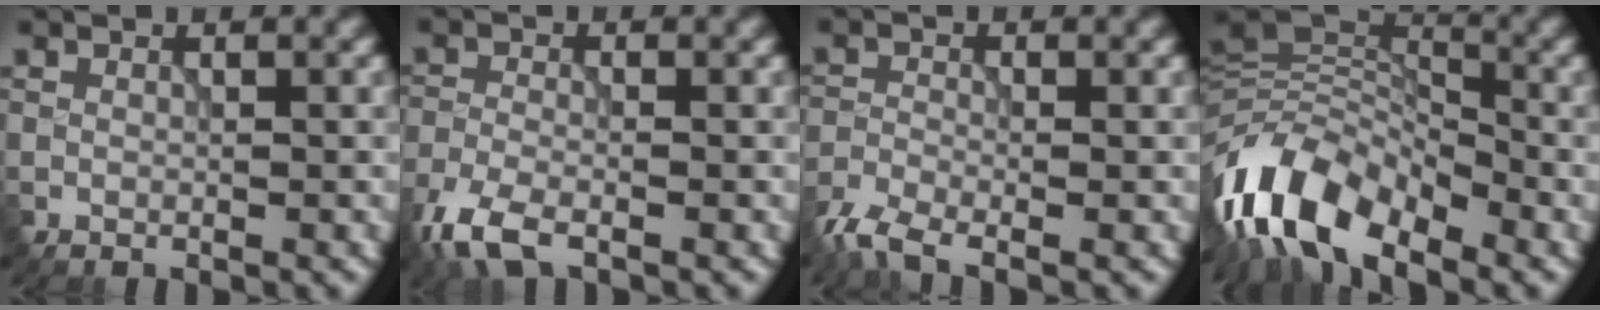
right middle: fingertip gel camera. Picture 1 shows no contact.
{"total": 4.2, "force": [-3.0, 1.5, 2.6], "torque": [-0.065, -0.013, -0.073]}
{"total": 3.6, "force": [-2.8, 1.0, 2.0], "torque": [-0.046, -0.011, -0.072]}
{"total": 10.0, "force": [-6.1, 4.8, 6.3], "torque": [-0.110, 0.003, -0.129]}